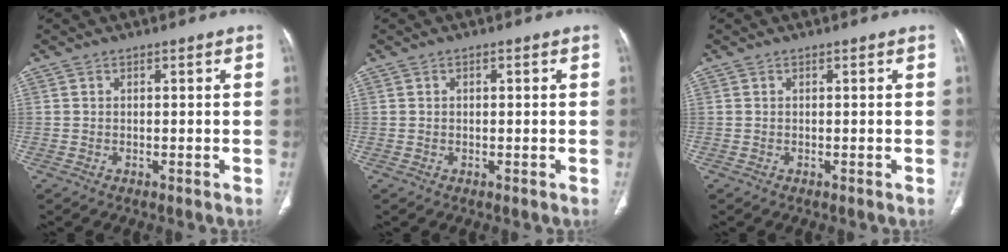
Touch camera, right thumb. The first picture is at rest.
{"total": 0.6, "force": [0.1, 0.3, 0.5], "torque": [-0.006, 0.003, 0.003]}
{"total": 0.0}